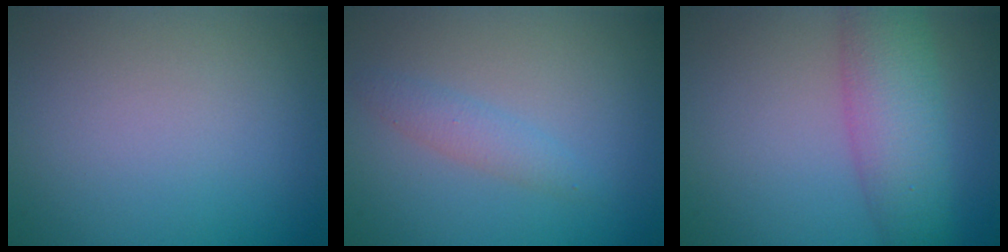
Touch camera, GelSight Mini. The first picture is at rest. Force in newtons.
{"total": 1.6, "press": 1.6, "slide": 0.1}
{"total": 5.9, "press": 5.9, "slide": 0.1}